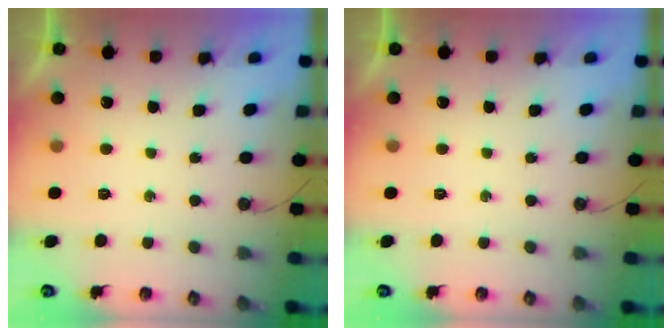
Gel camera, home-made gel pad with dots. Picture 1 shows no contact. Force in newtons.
{"total": 0.0}